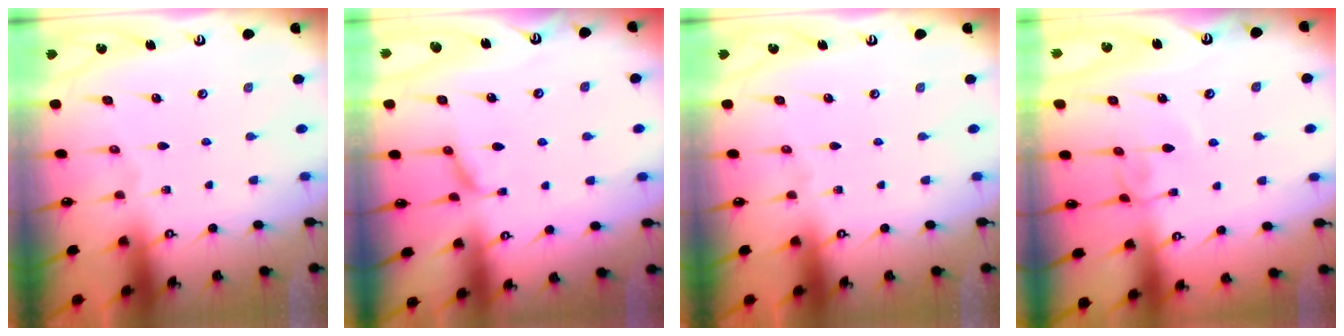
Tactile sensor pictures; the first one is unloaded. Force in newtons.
{"total": 1.8, "press": 1.7, "slide": 0.6}
{"total": 0.0}
{"total": 3.7, "press": 3.7, "slide": 0.2}